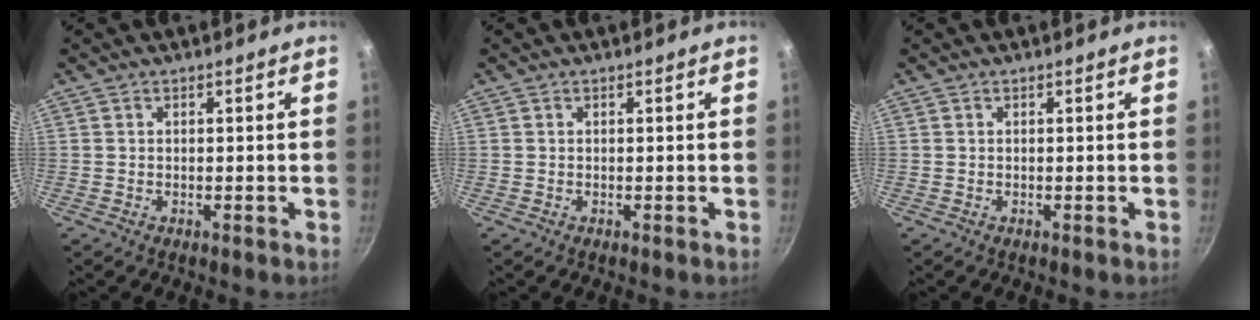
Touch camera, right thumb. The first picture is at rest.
{"total": 0.0}
{"total": 0.0}